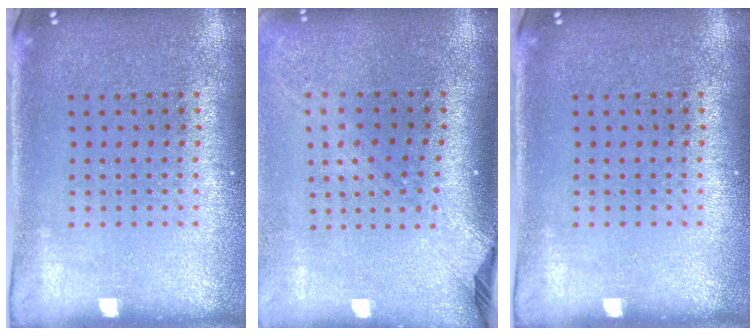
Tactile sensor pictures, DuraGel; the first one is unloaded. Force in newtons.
{"total": 2.3, "press": 1.7, "slide": 1.5}
{"total": 0.0}